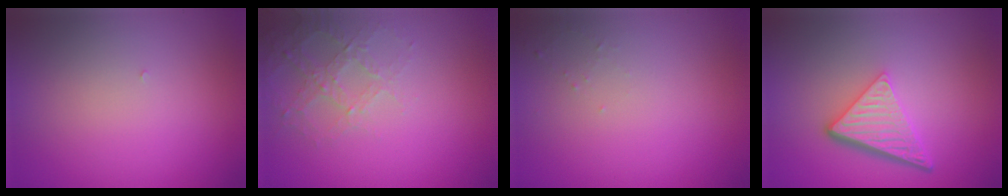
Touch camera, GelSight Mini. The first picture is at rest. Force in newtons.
{"total": 2.8, "press": 2.7, "slide": 0.8}
{"total": 0.7, "press": 0.6, "slide": 0.2}
{"total": 4.8, "press": 3.5, "slide": 3.4}